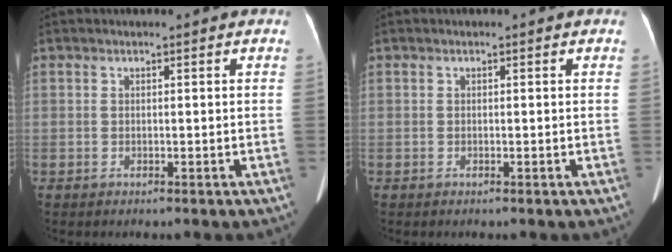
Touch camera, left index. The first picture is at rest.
{"total": 0.0}